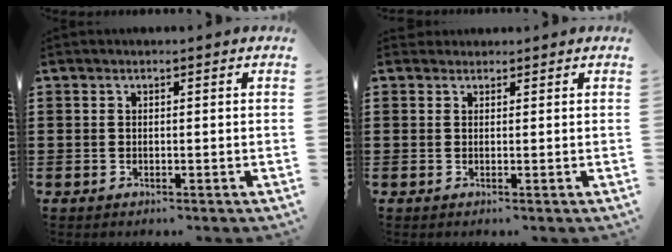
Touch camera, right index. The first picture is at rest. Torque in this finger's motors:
{"motor_torque": [0.01, 0.05, 0.00, 0.01]}